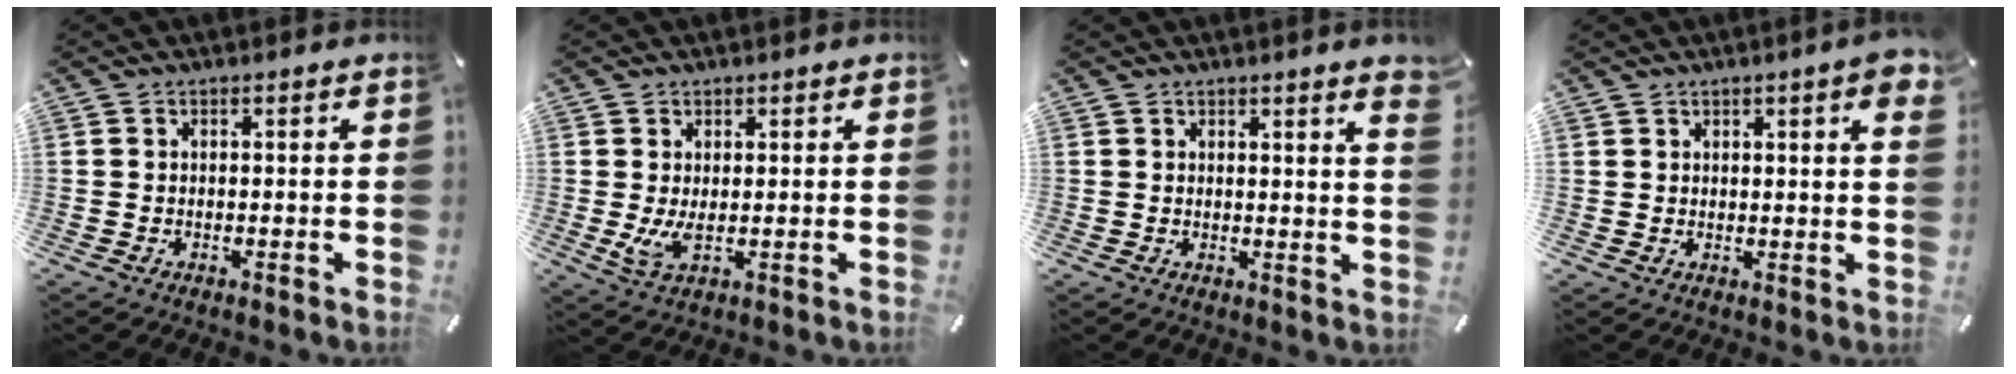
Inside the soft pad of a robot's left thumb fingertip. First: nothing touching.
{"total": 4.6, "force": [0.6, 2.4, 3.9], "torque": [-0.074, -0.011, 0.006]}
{"total": 3.1, "force": [2.1, 0.3, 2.2], "torque": [-0.031, -0.010, 0.034]}
{"total": 3.2, "force": [2.1, 1.0, 2.2], "torque": [-0.031, -0.004, 0.036]}